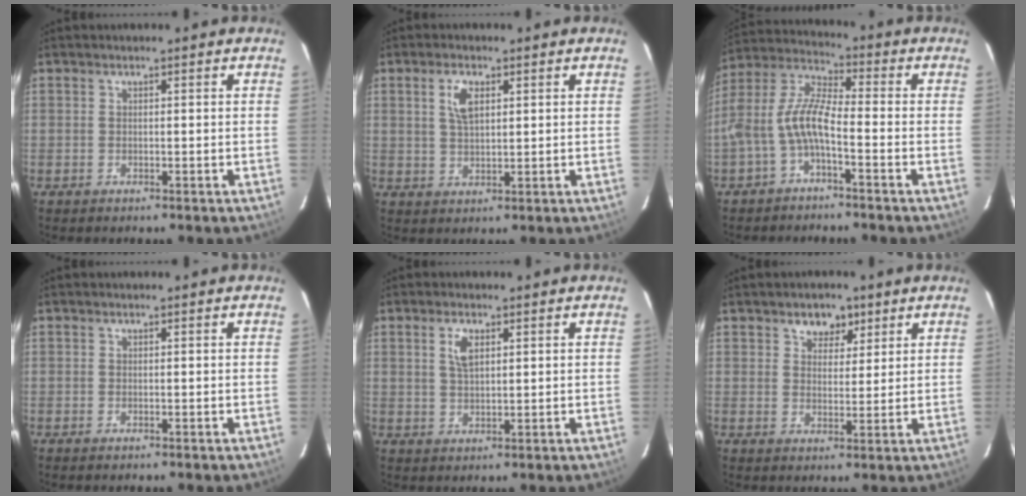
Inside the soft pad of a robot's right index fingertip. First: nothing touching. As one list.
[{"total": 4.5, "force": [1.7, 2.1, 3.5], "torque": [-0.066, 0.006, 0.034]}, {"total": 8.5, "force": [-3.3, 2.5, 7.5], "torque": [-0.175, 0.015, -0.065]}, {"total": 0.0}, {"total": 3.5, "force": [1.4, 1.6, 2.8], "torque": [-0.053, 0.003, 0.028]}, {"total": 4.8, "force": [2.9, 3.3, 1.9], "torque": [-0.018, 0.001, 0.045]}]